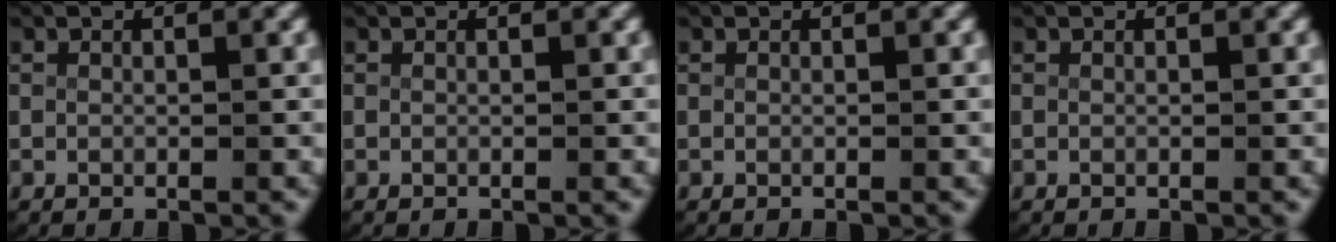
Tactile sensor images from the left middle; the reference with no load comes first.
{"total": 0.0}
{"total": 0.0}
{"total": 0.0}